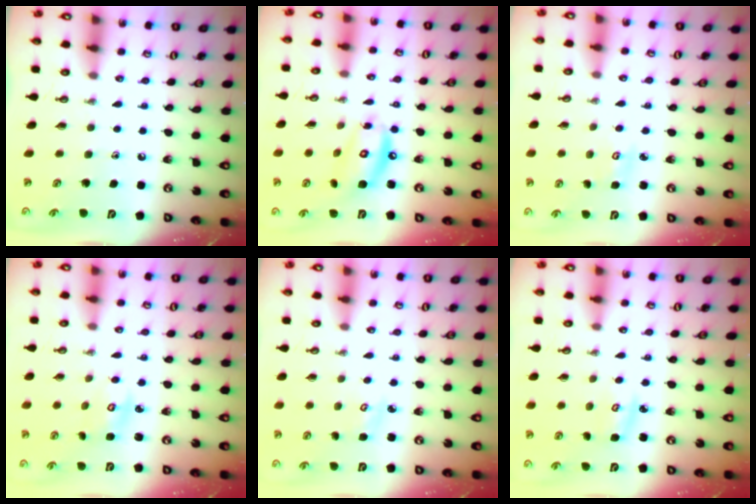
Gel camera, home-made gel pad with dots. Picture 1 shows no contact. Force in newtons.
{"total": 11.4, "press": 11.3, "slide": 1.1}
{"total": 3.8, "press": 3.8, "slide": 0.3}
{"total": 3.4, "press": 3.4, "slide": 0.3}
{"total": 2.8, "press": 2.8, "slide": 0.4}
{"total": 3.9, "press": 3.8, "slide": 0.4}